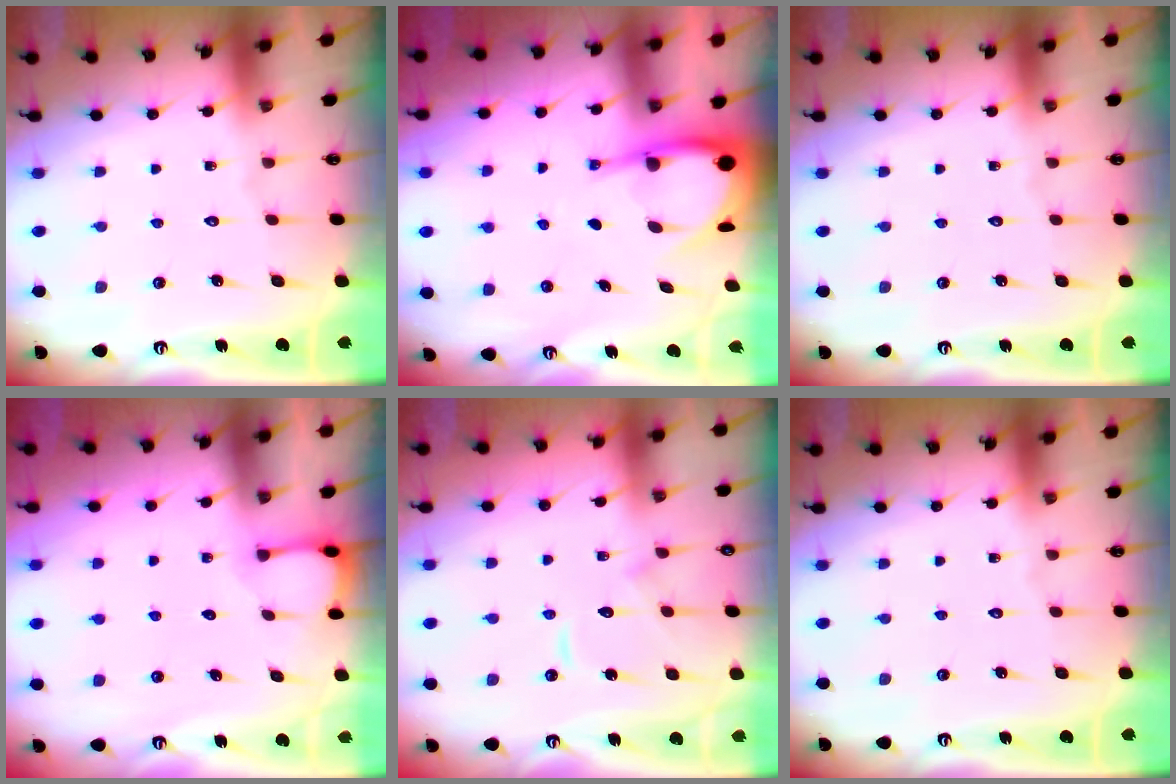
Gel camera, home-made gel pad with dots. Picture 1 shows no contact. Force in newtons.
{"total": 6.6, "press": 6.6, "slide": 0.8}
{"total": 0.0}
{"total": 1.9, "press": 1.9, "slide": 0.2}
{"total": 8.6, "press": 8.5, "slide": 0.7}
{"total": 0.0}